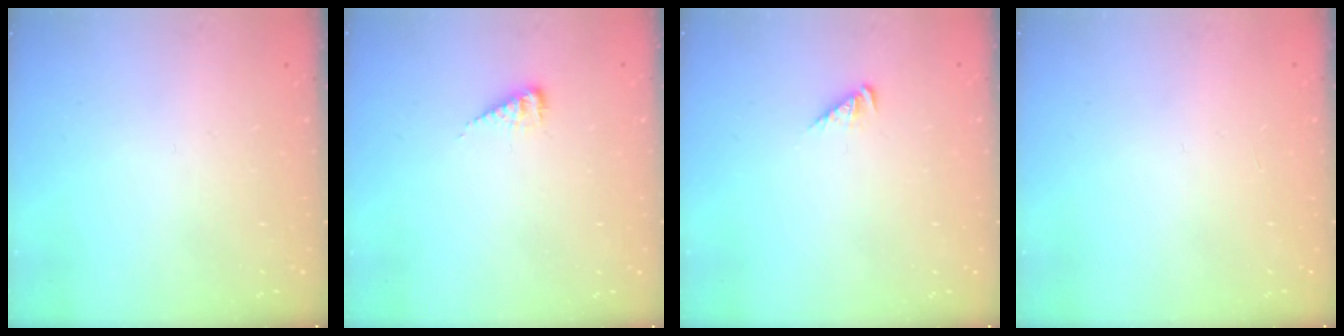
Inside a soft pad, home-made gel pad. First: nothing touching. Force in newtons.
{"total": 4.0, "press": 4.0, "slide": 0.5}
{"total": 3.4, "press": 3.4, "slide": 0.6}
{"total": 0.0}